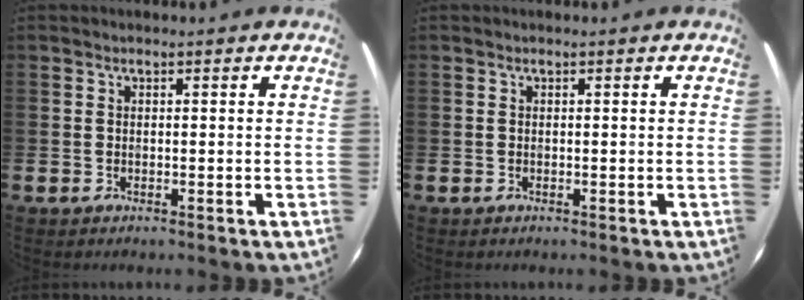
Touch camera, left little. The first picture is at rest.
{"total": 0.0}